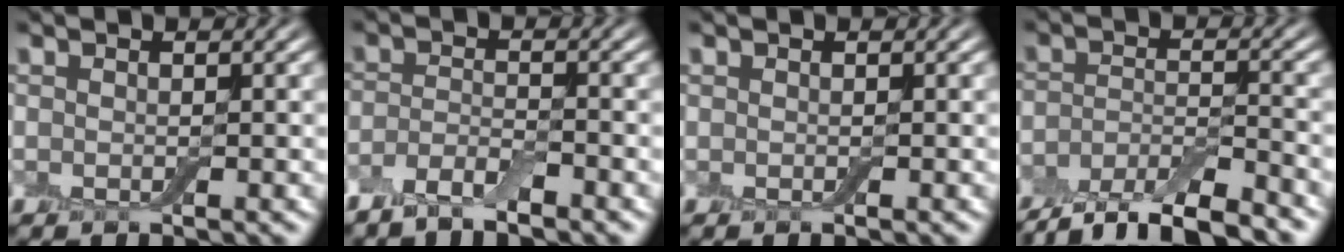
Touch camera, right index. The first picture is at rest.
{"total": 2.7, "force": [-2.2, 0.7, 1.5], "torque": [-0.037, -0.001, -0.052]}
{"total": 0.0}
{"total": 7.4, "force": [-6.2, 2.2, 3.4], "torque": [-0.064, -0.007, -0.109]}